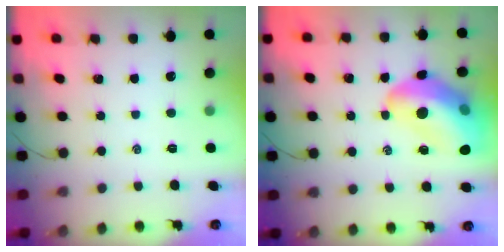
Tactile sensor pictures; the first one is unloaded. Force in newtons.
{"total": 19.9, "press": 19.5, "slide": 4.1}